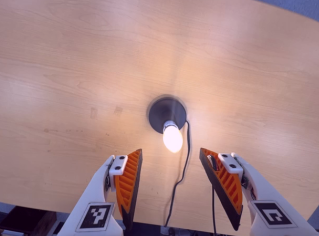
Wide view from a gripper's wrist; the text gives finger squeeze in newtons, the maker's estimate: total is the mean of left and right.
{"total": 0.0}